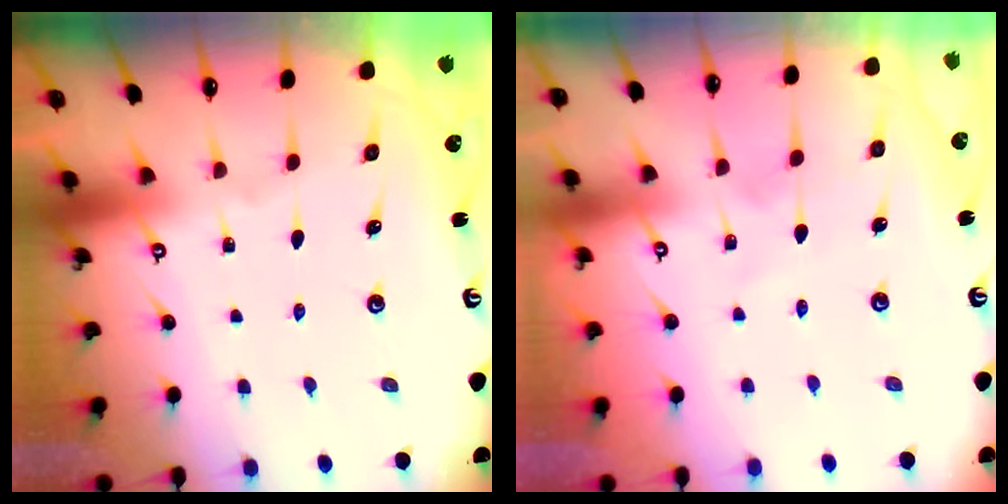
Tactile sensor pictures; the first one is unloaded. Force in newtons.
{"total": 5.0, "press": 5.0, "slide": 0.4}